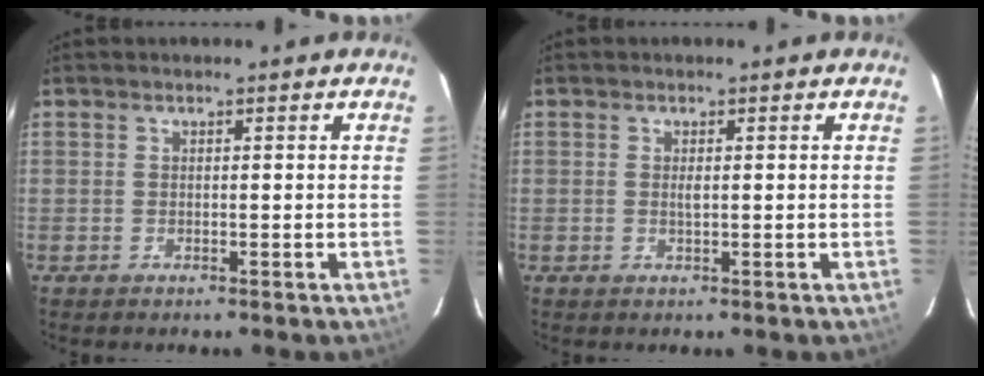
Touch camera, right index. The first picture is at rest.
{"total": 1.0, "force": [0.1, 0.3, 1.0], "torque": [-0.018, 0.000, 0.002]}